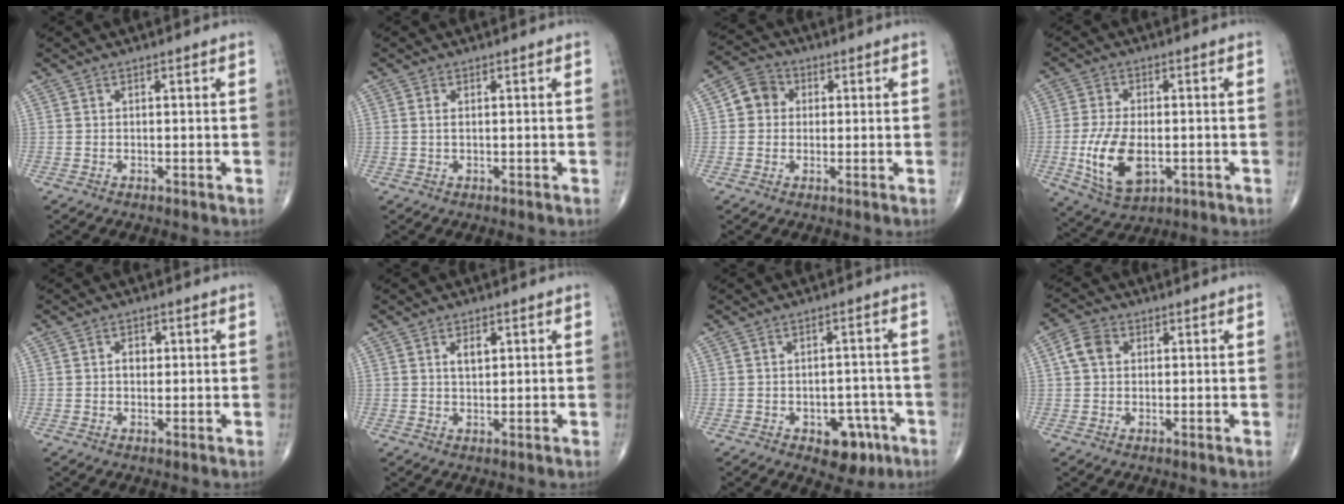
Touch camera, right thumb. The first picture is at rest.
{"total": 1.0, "force": [0.2, 0.4, 0.9], "torque": [-0.023, 0.002, 0.006]}
{"total": 5.6, "force": [0.7, 5.0, 2.3], "torque": [-0.024, 0.011, 0.001]}
{"total": 11.6, "force": [-2.4, 6.4, 9.4], "torque": [-0.179, -0.005, -0.033]}
{"total": 2.1, "force": [0.3, 1.6, 1.4], "torque": [-0.012, 0.003, 0.002]}
{"total": 2.8, "force": [1.0, 1.5, 2.1], "torque": [-0.029, -0.005, 0.016]}
{"total": 7.3, "force": [-3.5, 4.5, 4.5], "torque": [-0.025, 0.024, -0.039]}
{"total": 4.6, "force": [0.9, 3.5, 2.8], "torque": [-0.052, 0.011, 0.013]}